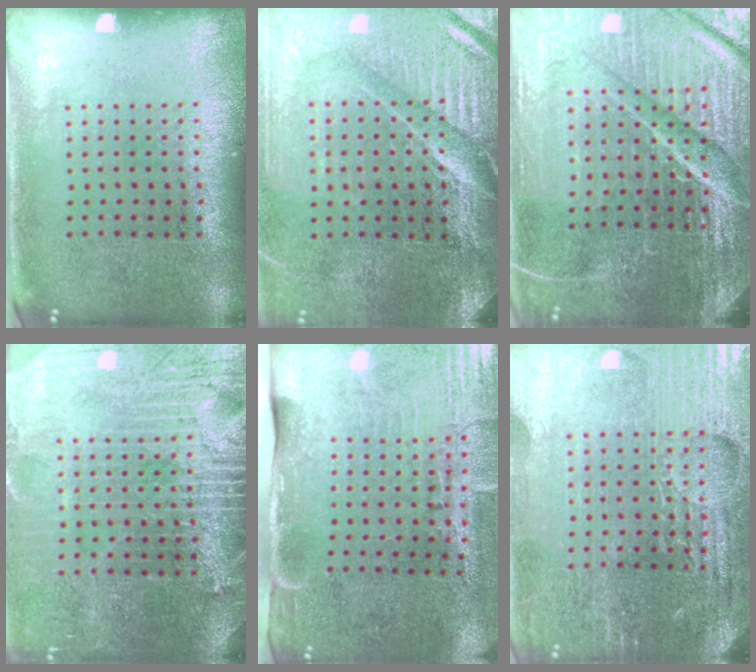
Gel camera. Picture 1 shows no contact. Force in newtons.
{"total": 4.0, "press": 3.7, "slide": 1.5}
{"total": 6.2, "press": 5.6, "slide": 2.8}
{"total": 3.7, "press": 3.4, "slide": 1.5}
{"total": 4.5, "press": 3.7, "slide": 2.6}
{"total": 4.9, "press": 4.6, "slide": 1.6}